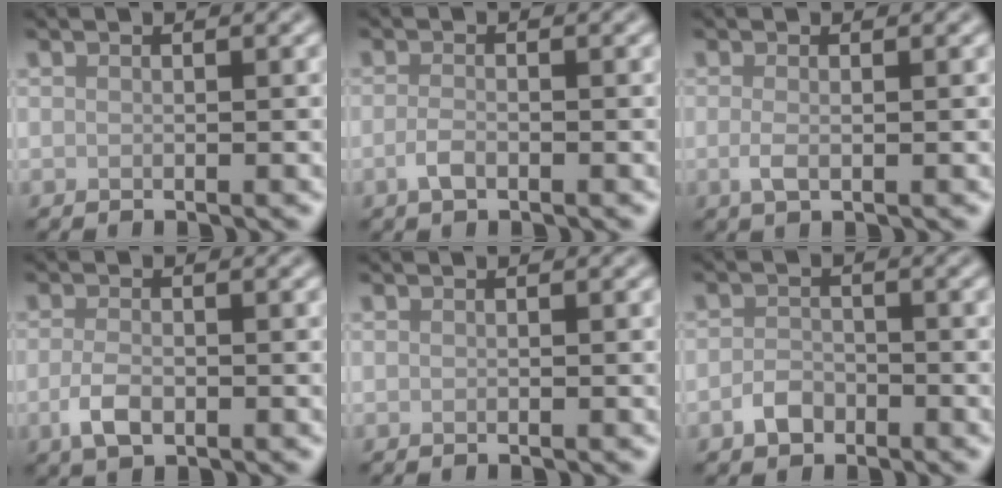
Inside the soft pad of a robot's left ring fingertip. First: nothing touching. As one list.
[{"total": 1.4, "force": [-0.7, 0.6, 1.1], "torque": [-0.027, -0.002, -0.016]}, {"total": 1.4, "force": [-0.1, 0.5, 1.3], "torque": [-0.028, -0.004, -0.004]}, {"total": 2.6, "force": [-0.9, 1.4, 2.0], "torque": [-0.044, -0.004, -0.018]}, {"total": 0.0}, {"total": 2.1, "force": [-1.2, 1.4, 0.9], "torque": [-0.013, 0.004, -0.028]}]